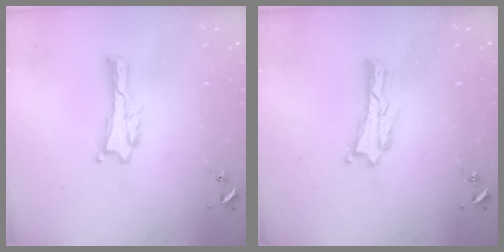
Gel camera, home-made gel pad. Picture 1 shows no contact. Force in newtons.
{"total": 0.0}